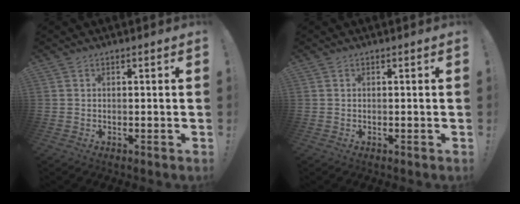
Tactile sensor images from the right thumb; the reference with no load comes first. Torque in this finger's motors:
{"motor_torque": [-0.02, 0.15, 0.02, -0.19, 0.10]}